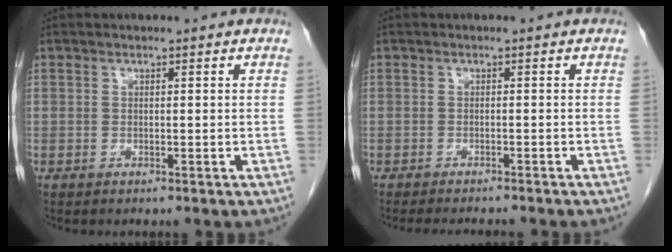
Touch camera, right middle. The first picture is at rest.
{"total": 6.3, "force": [-5.6, 0.6, 2.8], "torque": [-0.027, -0.008, -0.076]}